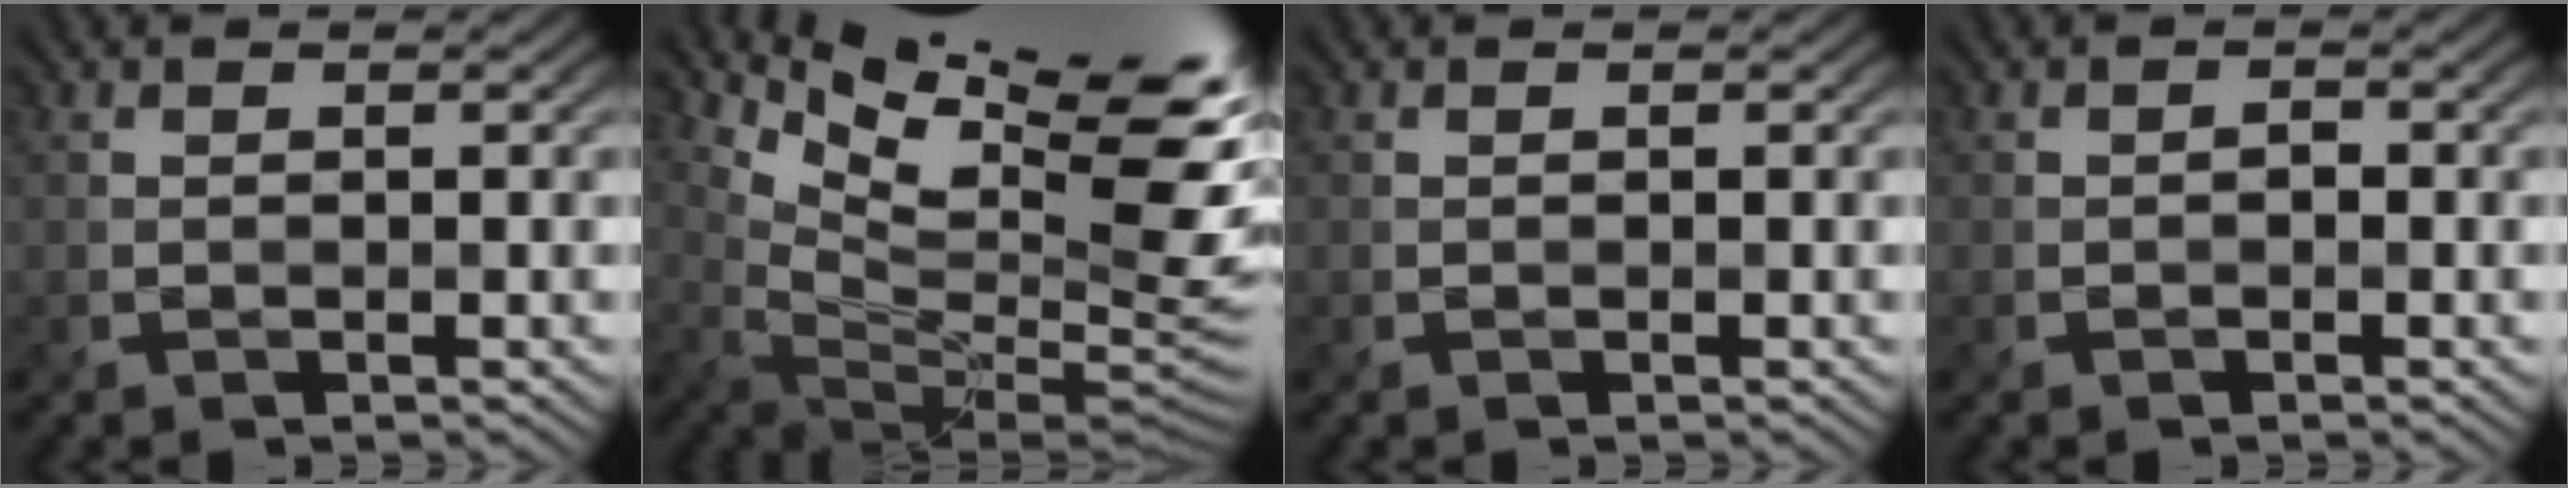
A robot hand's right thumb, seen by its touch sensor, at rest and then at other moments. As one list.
[{"total": 15.2, "force": [9.8, 4.2, 10.9], "torque": [-0.205, -0.001, 0.168]}, {"total": 0.0}, {"total": 0.9, "force": [-0.5, 0.6, 0.5], "torque": [-0.007, -0.002, -0.007]}]